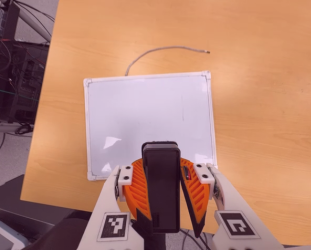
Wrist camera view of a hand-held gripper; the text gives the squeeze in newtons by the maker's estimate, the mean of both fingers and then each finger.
{"total": 13.2, "left": 11.4, "right": 14.9}